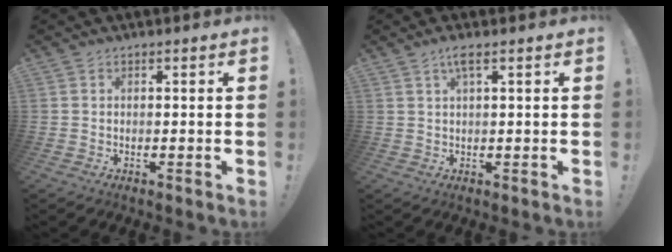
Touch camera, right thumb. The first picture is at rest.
{"total": 3.4, "force": [1.9, 0.4, 2.9], "torque": [-0.050, -0.002, 0.028]}